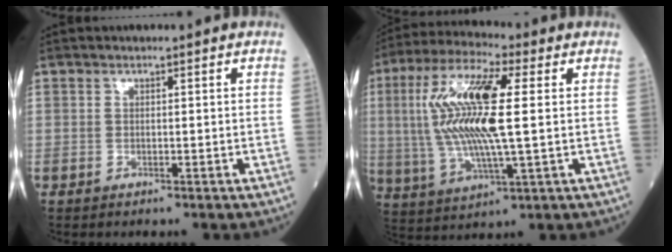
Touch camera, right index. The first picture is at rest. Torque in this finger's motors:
{"motor_torque": [2.14, 0.00, 1.05, 0.21]}